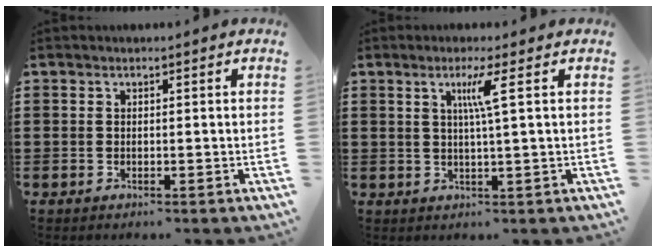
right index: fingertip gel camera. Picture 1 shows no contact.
{"total": 4.1, "force": [1.3, -0.6, 3.9], "torque": [-0.076, -0.004, 0.016]}